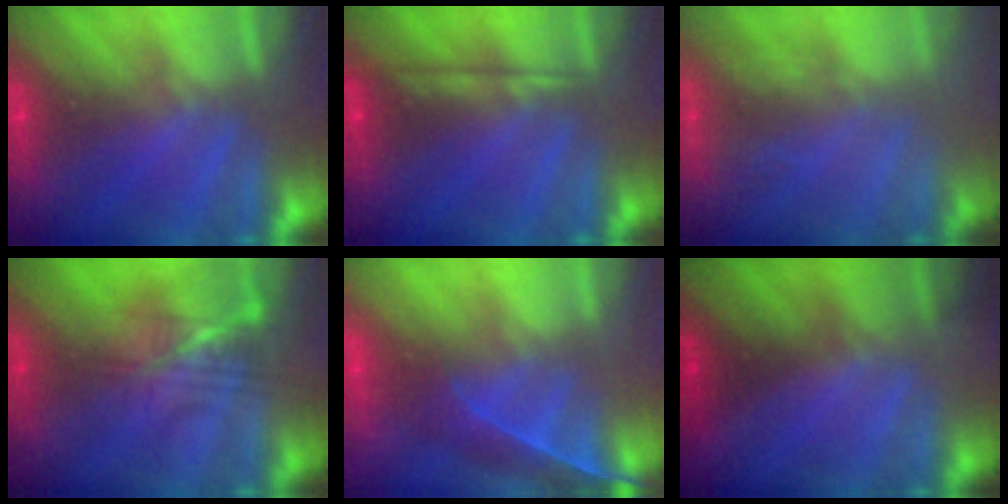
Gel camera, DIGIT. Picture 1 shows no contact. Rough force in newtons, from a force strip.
{"total": 2.1}
{"total": 3.7}
{"total": 2.4}
{"total": 4.2}
{"total": 1.4}